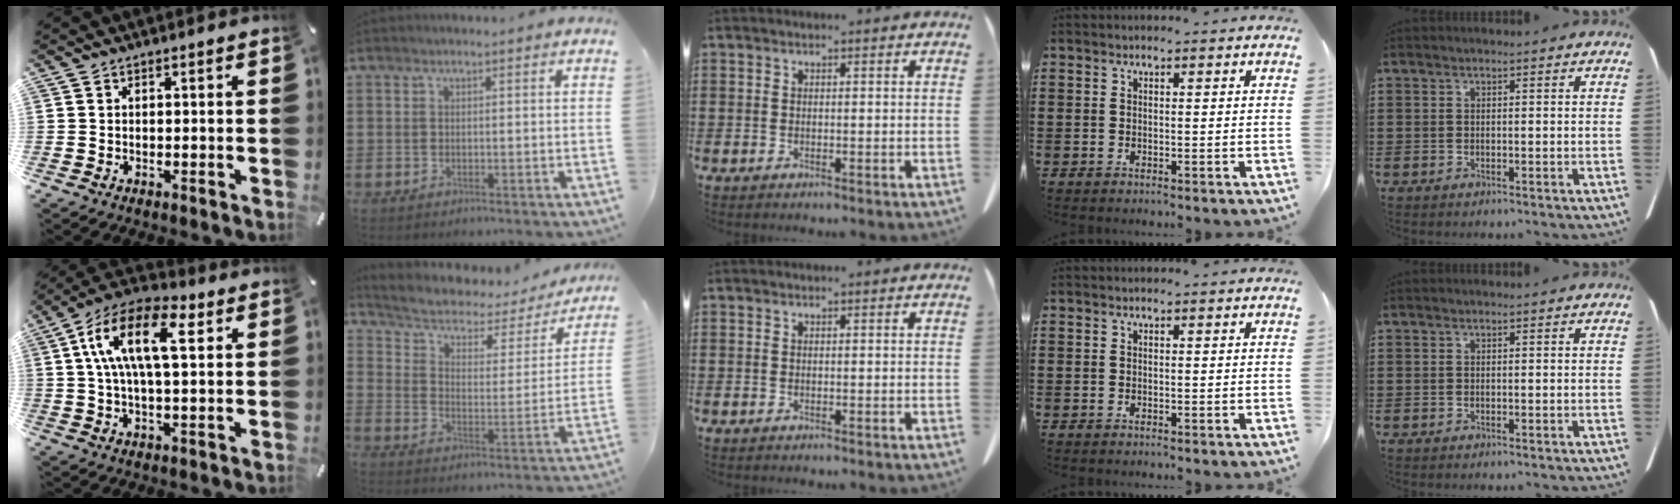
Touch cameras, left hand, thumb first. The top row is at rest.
{"thumb": {"total": 14.2, "force": [4.4, 6.2, 12.0], "torque": [-0.235, 0.002, 0.074]}, "index": {"total": 4.0, "force": [2.5, 2.2, 2.3], "torque": [-0.060, -0.017, 0.034]}}